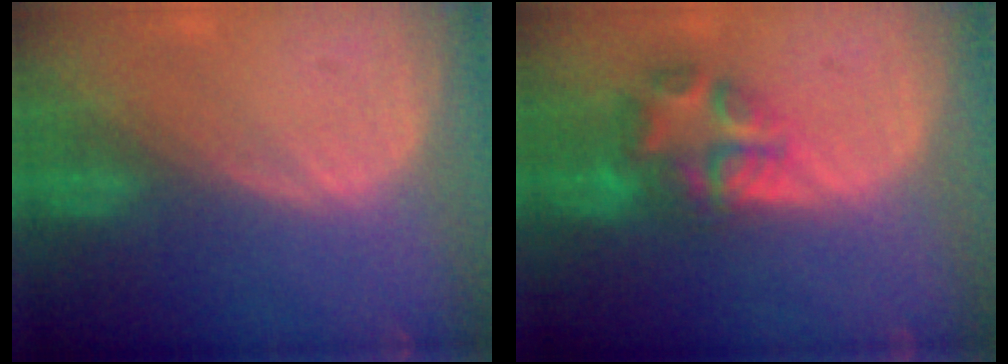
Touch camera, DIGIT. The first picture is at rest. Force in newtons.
{"total": 6.7, "press": 6.4, "slide": 1.8}